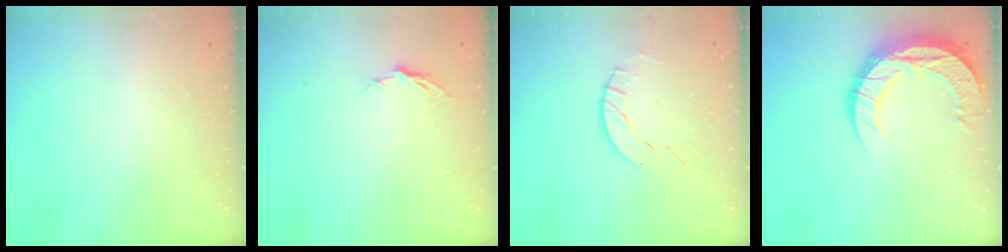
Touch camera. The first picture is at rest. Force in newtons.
{"total": 3.7, "press": 3.6, "slide": 0.4}
{"total": 5.5, "press": 5.5, "slide": 0.2}
{"total": 19.0, "press": 18.9, "slide": 1.4}